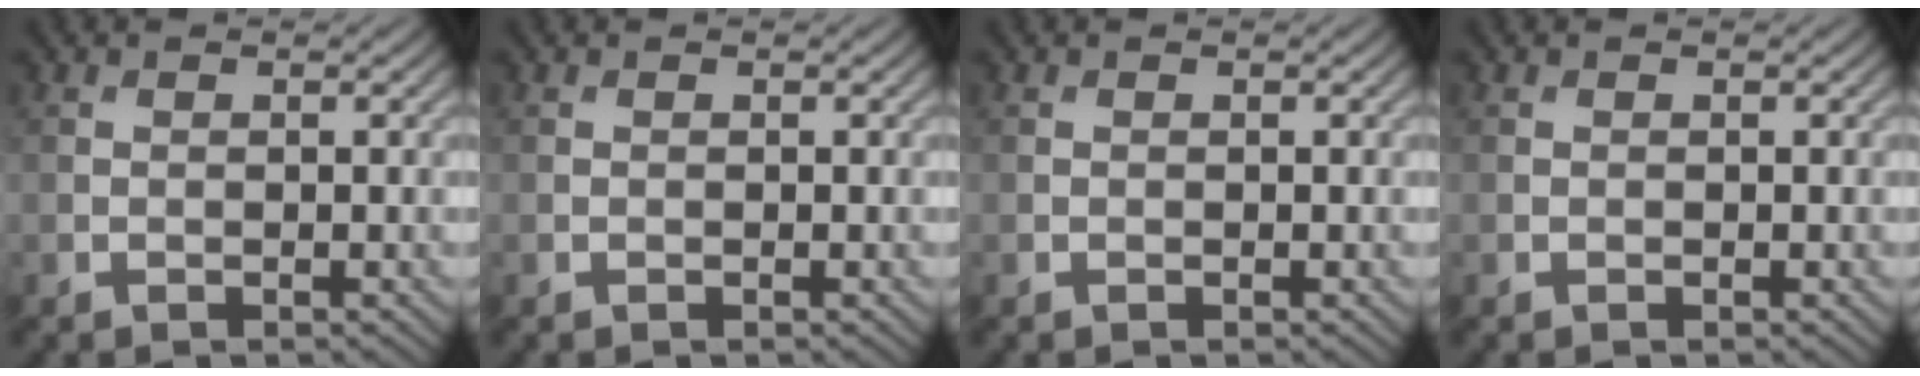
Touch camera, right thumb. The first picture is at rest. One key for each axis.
{"total": 0.0}
{"total": 0.0}
{"total": 0.0}